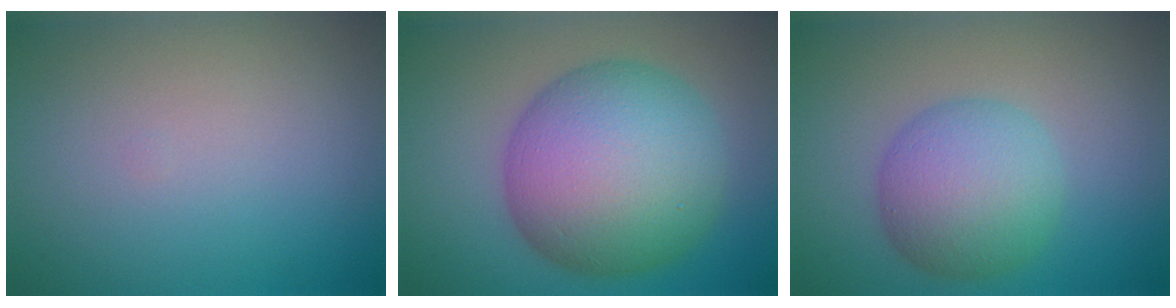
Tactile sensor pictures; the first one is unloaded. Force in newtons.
{"total": 12.9, "press": 12.9, "slide": 0.1}
{"total": 6.2, "press": 6.2, "slide": 0.0}